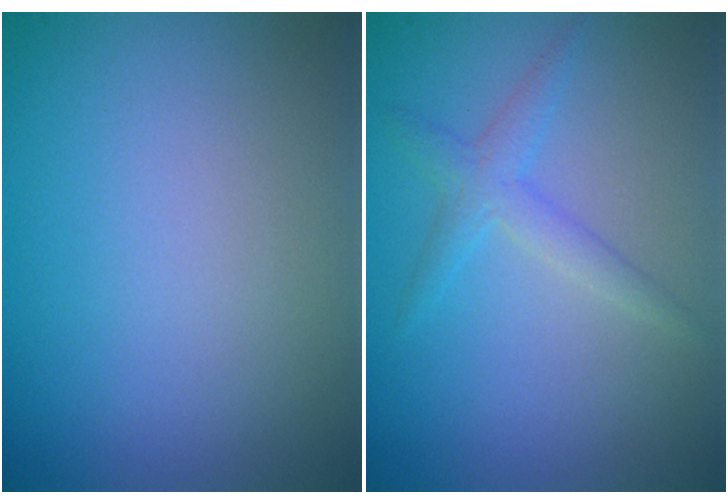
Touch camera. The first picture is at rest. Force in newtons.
{"total": 1.4, "press": 1.4, "slide": 0.0}